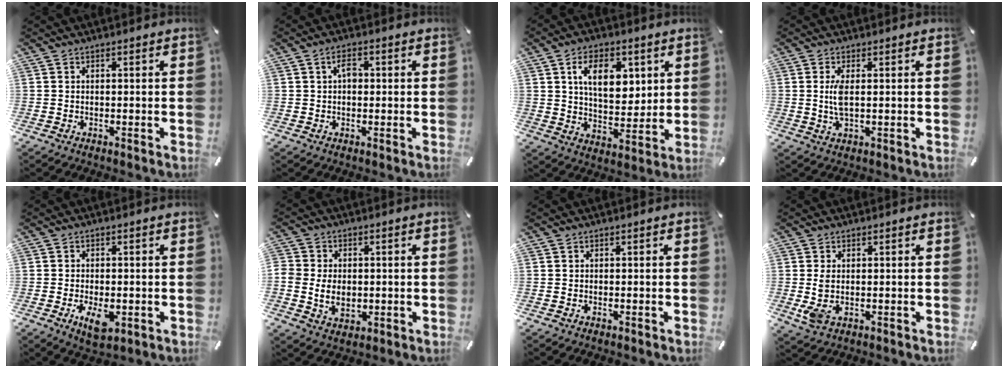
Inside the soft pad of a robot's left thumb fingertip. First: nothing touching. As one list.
[{"total": 3.0, "force": [0.4, 1.8, 2.3], "torque": [-0.039, 0.005, 0.003]}, {"total": 11.4, "force": [4.5, 7.0, 7.8], "torque": [-0.124, -0.003, 0.077]}, {"total": 4.2, "force": [0.5, 1.4, 4.0], "torque": [-0.094, -0.004, 0.002]}, {"total": 5.5, "force": [-1.6, 3.1, 4.3], "torque": [-0.087, -0.005, -0.031]}, {"total": 6.8, "force": [-0.4, 5.6, 3.9], "torque": [-0.080, -0.001, -0.011]}, {"total": 0.0}, {"total": 4.2, "force": [0.2, 2.7, 3.1], "torque": [-0.071, -0.004, -0.001]}]